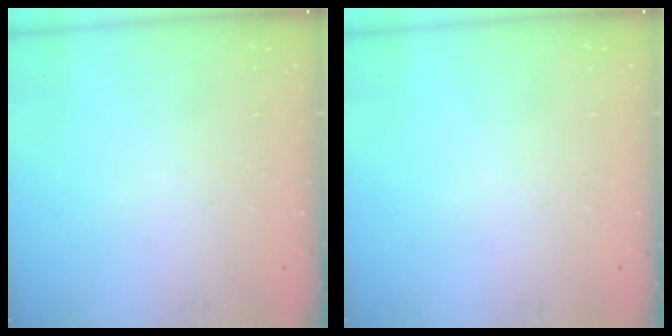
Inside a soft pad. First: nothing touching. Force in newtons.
{"total": 0.0}